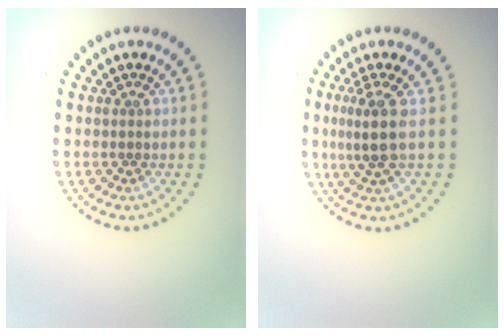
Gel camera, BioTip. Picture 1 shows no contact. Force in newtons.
{"total": 2.9, "press": 2.2, "slide": 1.9}